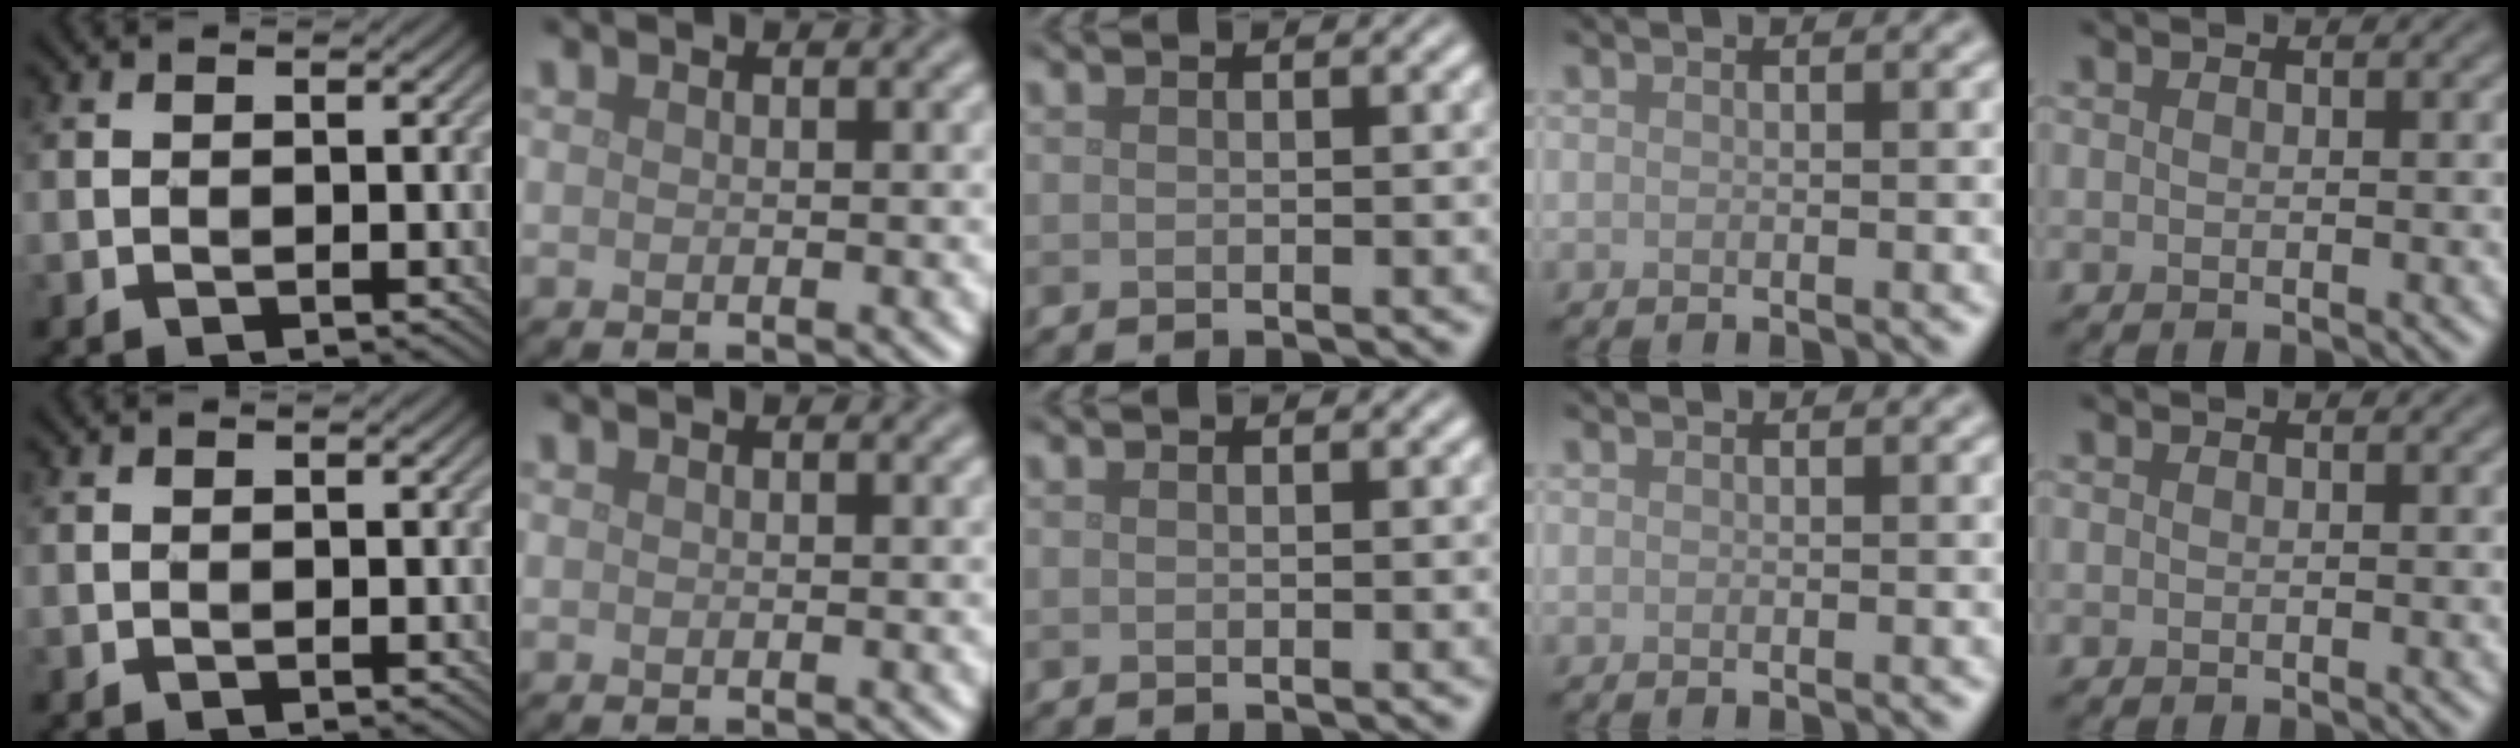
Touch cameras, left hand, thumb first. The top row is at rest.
{}